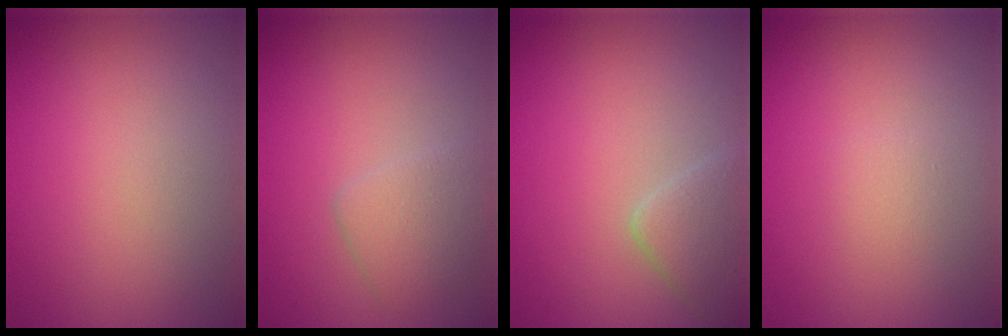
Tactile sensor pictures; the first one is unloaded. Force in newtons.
{"total": 2.5, "press": 2.5, "slide": 0.2}
{"total": 2.9, "press": 2.9, "slide": 0.2}
{"total": 0.7, "press": 0.7, "slide": 0.0}